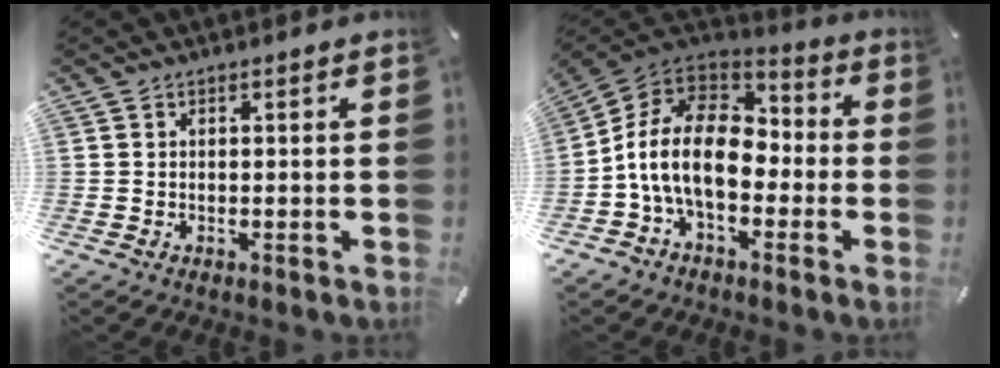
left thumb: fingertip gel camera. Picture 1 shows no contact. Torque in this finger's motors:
{"motor_torque": [2.32, 2.69, 1.58, 1.19, 0.30]}